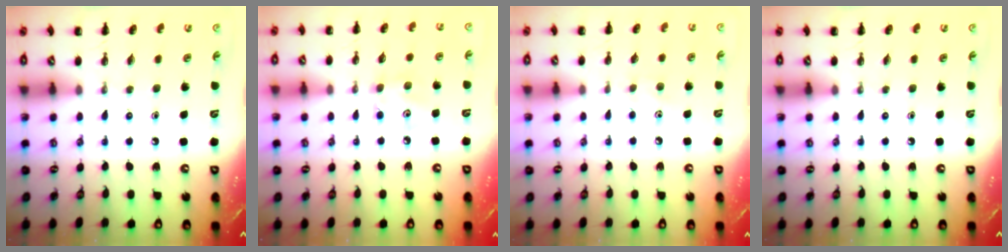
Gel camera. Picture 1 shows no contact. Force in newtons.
{"total": 5.2, "press": 5.1, "slide": 1.1}
{"total": 4.5, "press": 4.4, "slide": 1.2}
{"total": 0.0}